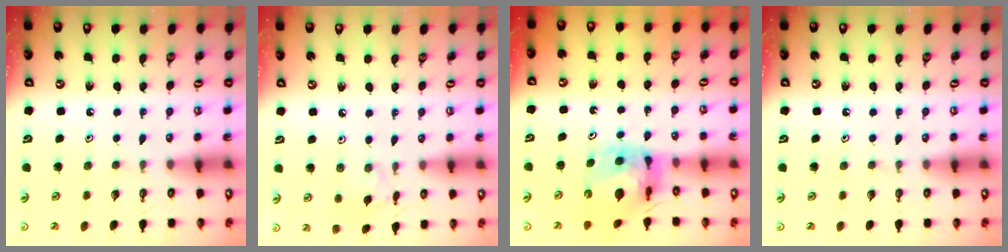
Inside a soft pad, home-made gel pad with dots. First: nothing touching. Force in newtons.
{"total": 3.5, "press": 3.5, "slide": 0.5}
{"total": 10.6, "press": 10.5, "slide": 1.3}
{"total": 0.0}